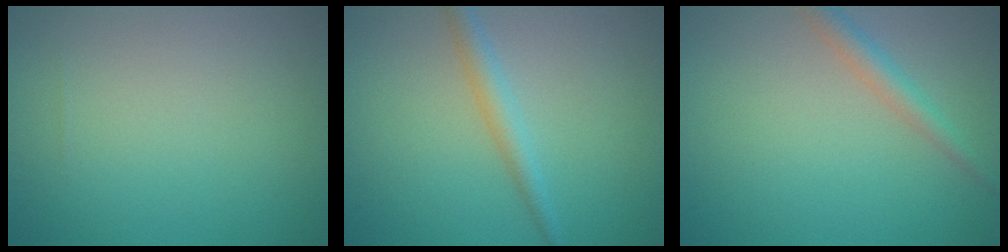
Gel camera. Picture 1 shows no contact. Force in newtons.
{"total": 2.2, "press": 2.2, "slide": 0.1}
{"total": 2.1, "press": 2.1, "slide": 0.0}